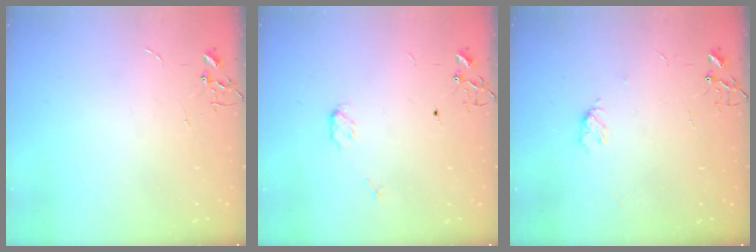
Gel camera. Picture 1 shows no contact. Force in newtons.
{"total": 3.8, "press": 3.8, "slide": 0.4}
{"total": 4.5, "press": 4.5, "slide": 0.6}